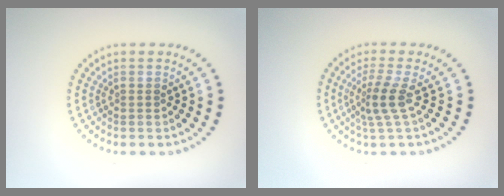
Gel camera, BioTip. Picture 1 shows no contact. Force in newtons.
{"total": 2.6, "press": 1.8, "slide": 1.9}